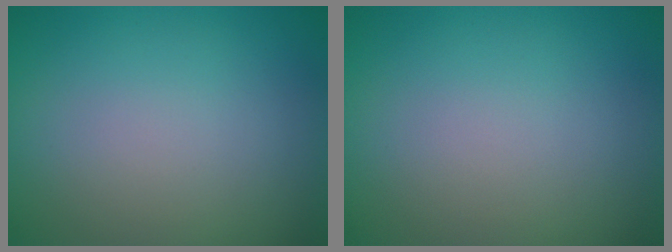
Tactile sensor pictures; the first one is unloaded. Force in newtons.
{"total": 0.0}